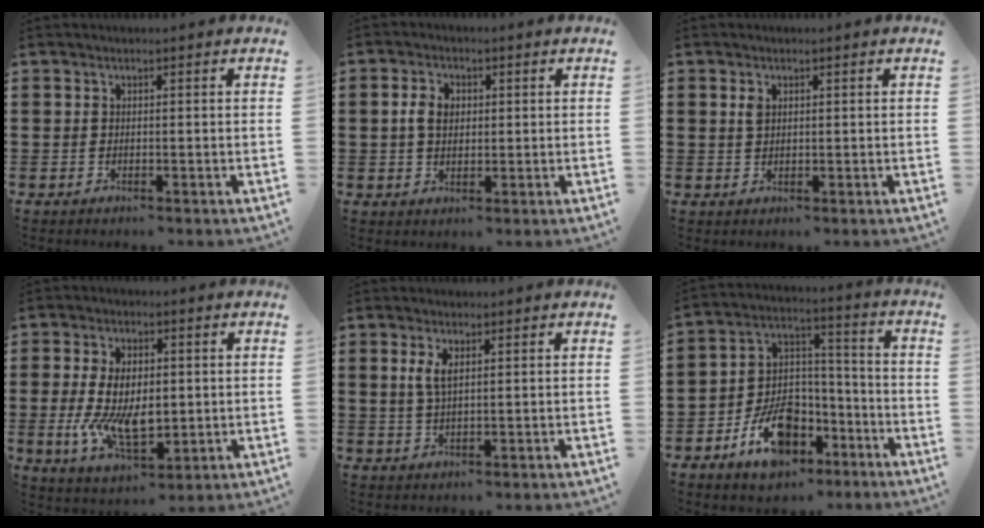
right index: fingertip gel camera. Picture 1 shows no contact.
{"total": 3.7, "force": [0.4, 2.7, 2.6], "torque": [-0.058, 0.014, 0.005]}
{"total": 1.6, "force": [0.6, 0.9, 1.2], "torque": [-0.027, 0.004, 0.011]}
{"total": 9.6, "force": [-0.4, 5.1, 8.1], "torque": [-0.171, 0.001, -0.010]}
{"total": 3.4, "force": [1.0, 1.3, 2.9], "torque": [-0.062, 0.006, 0.017]}
{"total": 10.7, "force": [-6.2, 6.6, 5.8], "torque": [-0.123, 0.030, -0.112]}